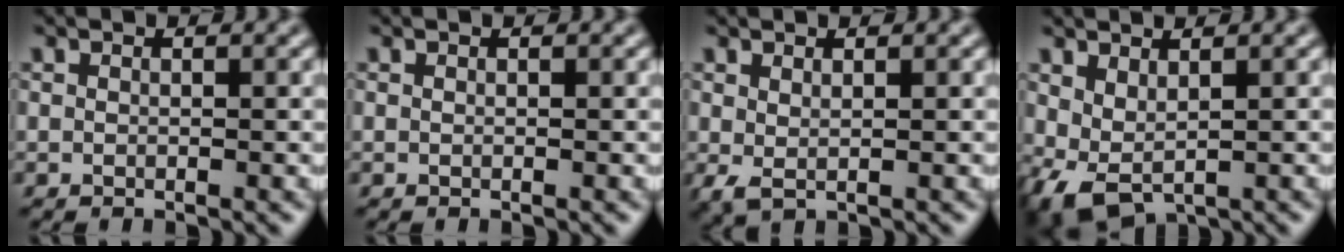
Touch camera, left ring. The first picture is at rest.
{"total": 0.0}
{"total": 1.3, "force": [0.3, 0.6, 1.1], "torque": [-0.027, -0.004, 0.010]}
{"total": 2.9, "force": [0.5, 1.7, 2.3], "torque": [-0.051, -0.005, 0.014]}